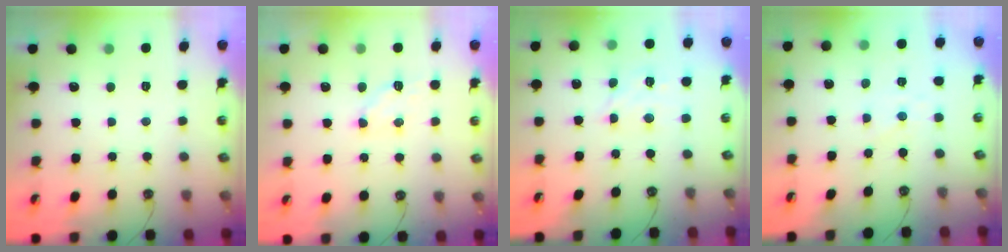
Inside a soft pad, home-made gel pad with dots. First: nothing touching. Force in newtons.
{"total": 6.1, "press": 6.0, "slide": 0.8}
{"total": 6.4, "press": 6.3, "slide": 1.0}
{"total": 0.8, "press": 0.7, "slide": 0.4}